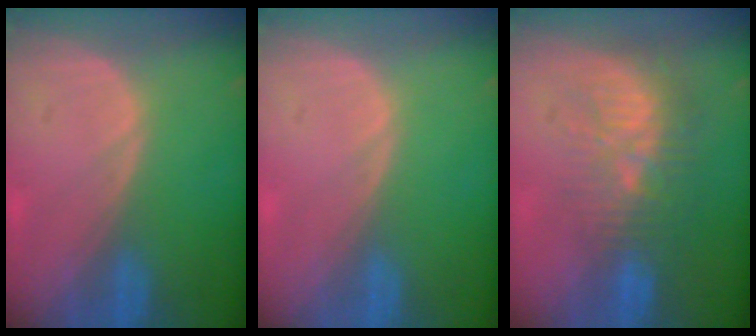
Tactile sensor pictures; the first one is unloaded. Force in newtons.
{"total": 0.0}
{"total": 9.9, "press": 8.9, "slide": 4.3}